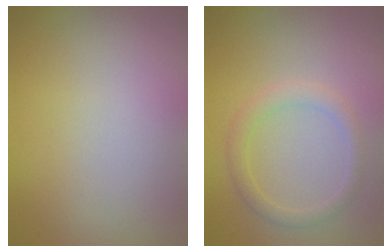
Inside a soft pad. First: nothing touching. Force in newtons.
{"total": 2.0, "press": 2.0, "slide": 0.3}